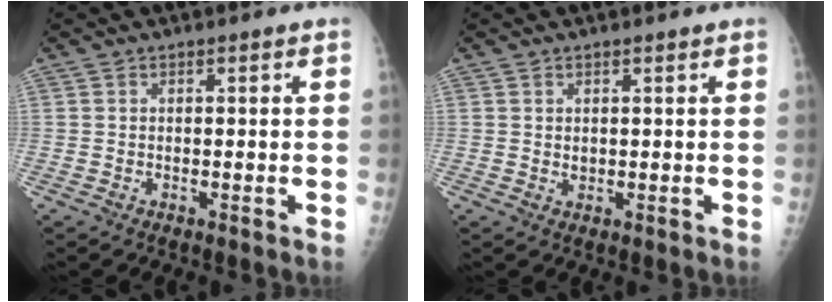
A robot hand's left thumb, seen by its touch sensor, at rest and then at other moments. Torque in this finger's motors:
{"motor_torque": [-0.44, -0.16, 0.28, 0.12, -0.03]}